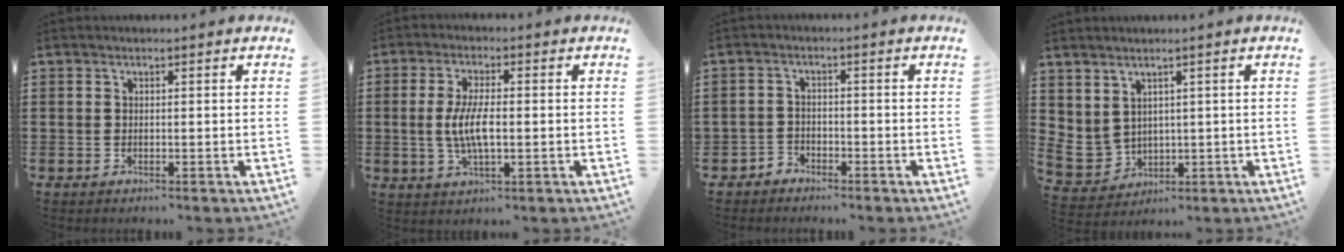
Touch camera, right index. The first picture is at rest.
{"total": 6.4, "force": [-0.5, 2.1, 6.0], "torque": [-0.134, -0.006, -0.018]}
{"total": 2.0, "force": [-1.8, 0.9, -0.1], "torque": [-0.006, 0.004, -0.041]}
{"total": 4.0, "force": [1.9, 3.3, 1.4], "torque": [-0.063, -0.010, 0.033]}